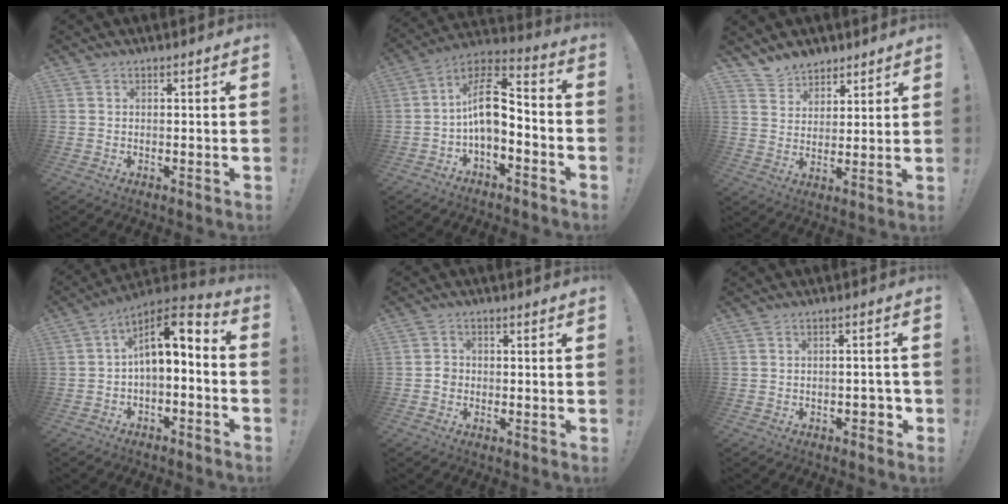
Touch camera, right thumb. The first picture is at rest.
{"total": 12.1, "force": [-0.8, 6.4, 10.2], "torque": [-0.180, 0.023, -0.010]}
{"total": 8.1, "force": [6.8, 4.3, 0.2], "torque": [-0.019, -0.053, 0.136]}
{"total": 8.2, "force": [0.6, 3.6, 7.3], "torque": [-0.118, -0.006, 0.013]}
{"total": 2.2, "force": [-1.0, 1.8, 0.9], "torque": [-0.015, 0.009, -0.019]}
{"total": 3.4, "force": [-1.7, 1.9, 2.3], "torque": [-0.029, 0.011, -0.029]}